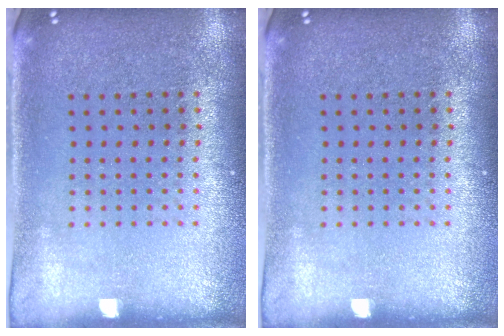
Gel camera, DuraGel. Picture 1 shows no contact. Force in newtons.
{"total": 0.0}